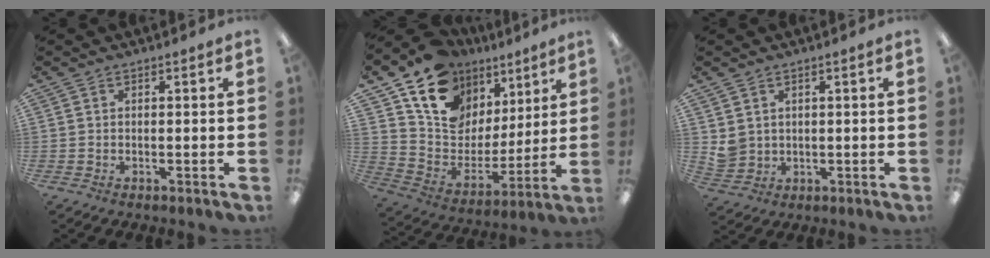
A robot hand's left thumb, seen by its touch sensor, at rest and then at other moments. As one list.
[{"total": 14.6, "force": [10.0, 9.7, 4.4], "torque": [-0.097, -0.074, 0.188]}, {"total": 3.4, "force": [2.0, 2.8, 0.5], "torque": [-0.012, -0.008, 0.037]}]